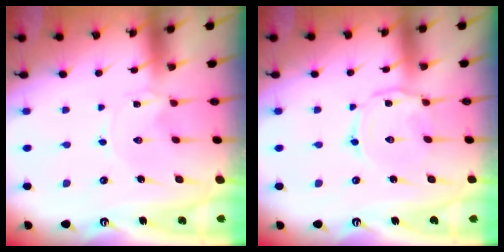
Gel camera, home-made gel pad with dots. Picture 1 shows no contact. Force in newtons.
{"total": 3.0, "press": 2.9, "slide": 0.4}